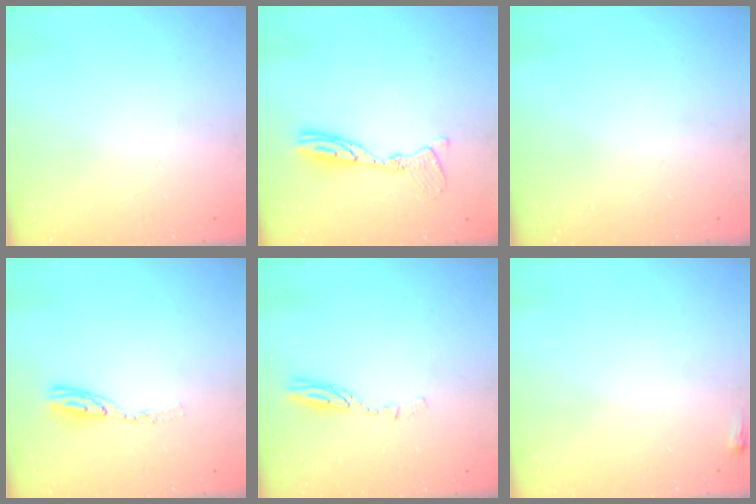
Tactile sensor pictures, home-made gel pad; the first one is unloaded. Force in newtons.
{"total": 10.8, "press": 10.8, "slide": 1.0}
{"total": 0.0}
{"total": 5.9, "press": 5.9, "slide": 0.5}
{"total": 3.4, "press": 3.4, "slide": 0.2}
{"total": 2.0, "press": 2.0, "slide": 0.5}